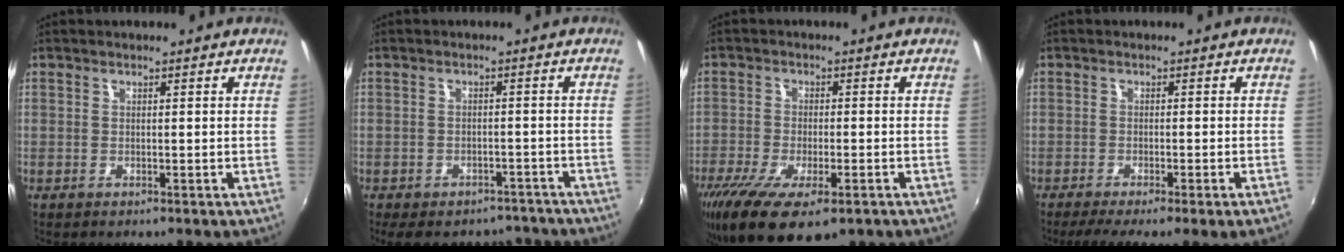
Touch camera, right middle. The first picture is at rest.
{"total": 13.2, "force": [-10.9, 5.8, 4.7], "torque": [-0.100, 0.002, -0.130]}
{"total": 13.9, "force": [-8.8, 4.8, 9.7], "torque": [-0.204, -0.050, -0.141]}
{"total": 6.3, "force": [-4.6, -1.2, 4.1], "torque": [-0.074, -0.019, -0.069]}